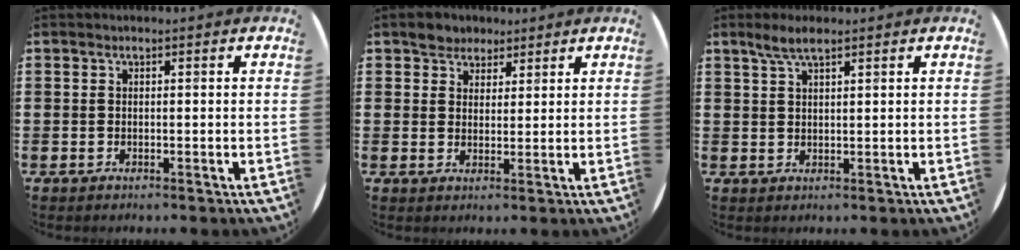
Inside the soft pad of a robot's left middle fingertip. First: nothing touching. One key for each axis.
{"total": 3.1, "fx": 2.5, "fy": 1.8, "fz": -0.1, "tx": 0.001, "ty": 0.005, "tz": 0.047}
{"total": 3.1, "fx": 2.3, "fy": 0.7, "fz": 1.9, "tx": -0.033, "ty": 0.001, "tz": 0.040}